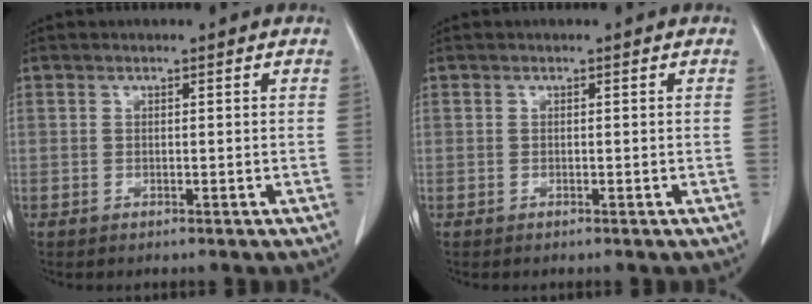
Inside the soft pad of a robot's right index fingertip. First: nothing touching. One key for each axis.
{"total": 0.0}